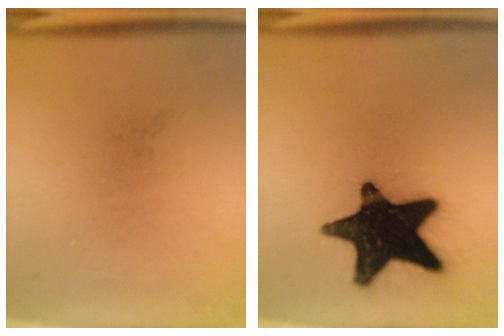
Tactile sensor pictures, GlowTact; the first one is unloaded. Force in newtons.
{"total": 19.6}